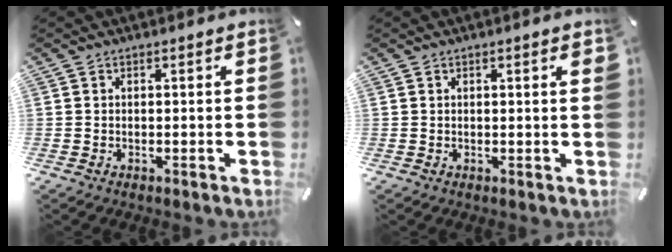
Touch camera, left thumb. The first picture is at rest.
{"total": 1.3, "force": [0.4, 0.1, 1.2], "torque": [-0.025, 0.001, 0.007]}